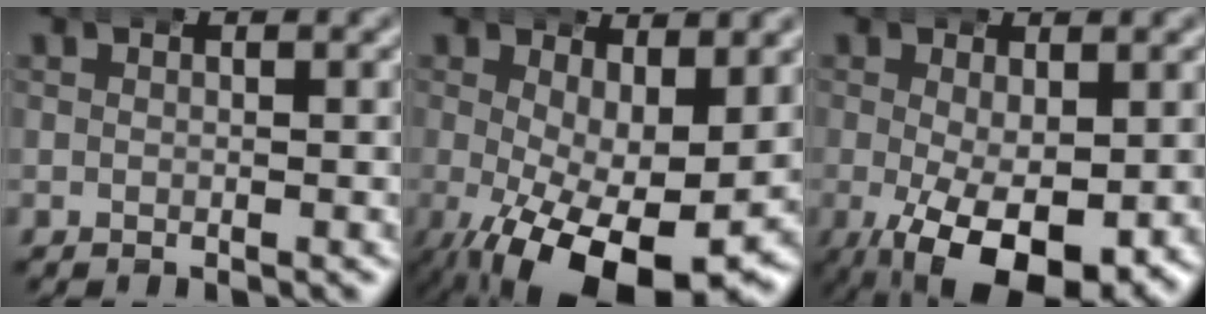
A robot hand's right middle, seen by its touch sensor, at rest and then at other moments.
{"total": 9.9, "force": [-3.8, 3.7, 8.3], "torque": [-0.149, -0.050, -0.033]}
{"total": 9.2, "force": [-3.7, 3.9, 7.4], "torque": [-0.137, -0.045, -0.036]}